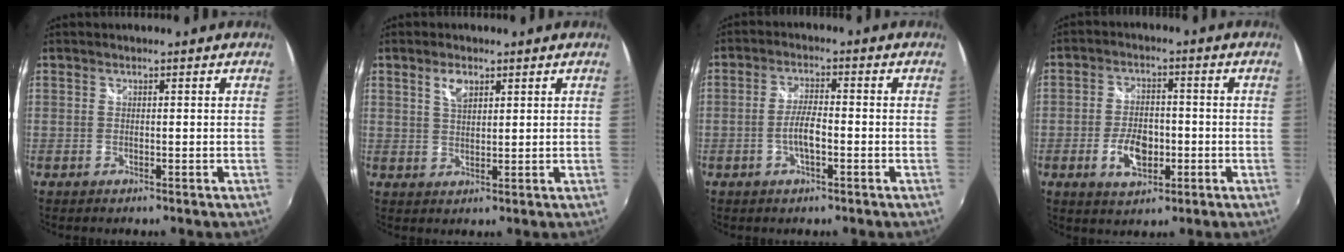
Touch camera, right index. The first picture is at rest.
{"total": 3.8, "force": [2.1, 1.9, 2.5], "torque": [-0.044, 0.003, 0.038]}
{"total": 4.7, "force": [-1.6, 1.3, 4.2], "torque": [-0.085, 0.003, -0.030]}
{"total": 7.7, "force": [-2.4, 4.5, 5.8], "torque": [-0.116, 0.002, -0.036]}